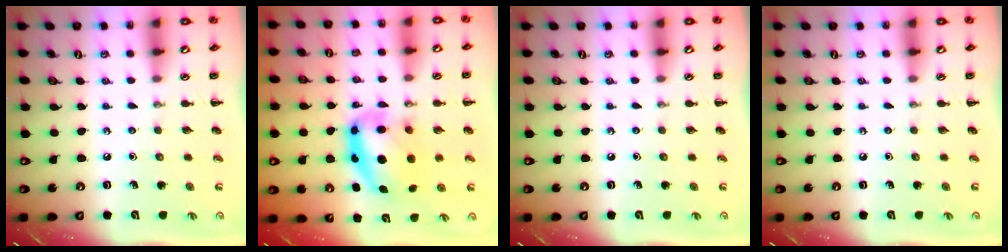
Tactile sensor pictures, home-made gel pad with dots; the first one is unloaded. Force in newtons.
{"total": 11.0, "press": 10.8, "slide": 2.4}
{"total": 0.0}
{"total": 0.0}